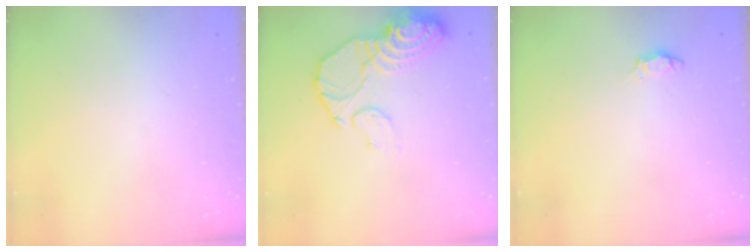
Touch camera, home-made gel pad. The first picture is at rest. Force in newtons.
{"total": 14.4, "press": 14.4, "slide": 1.1}
{"total": 2.9, "press": 2.9, "slide": 0.4}